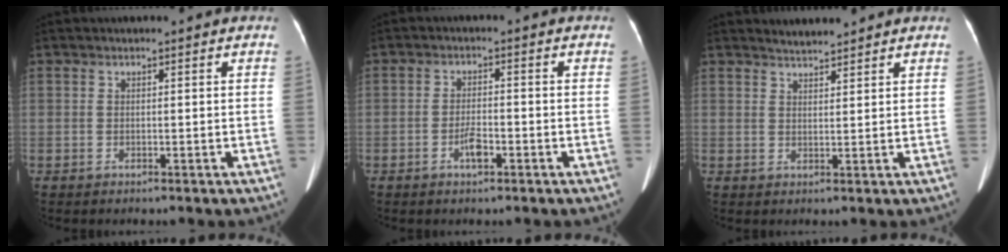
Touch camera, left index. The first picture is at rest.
{"total": 3.1, "force": [-1.7, 0.9, 2.5], "torque": [-0.047, 0.002, -0.030]}
{"total": 2.6, "force": [2.5, 0.3, 0.5], "torque": [-0.015, 0.011, 0.044]}